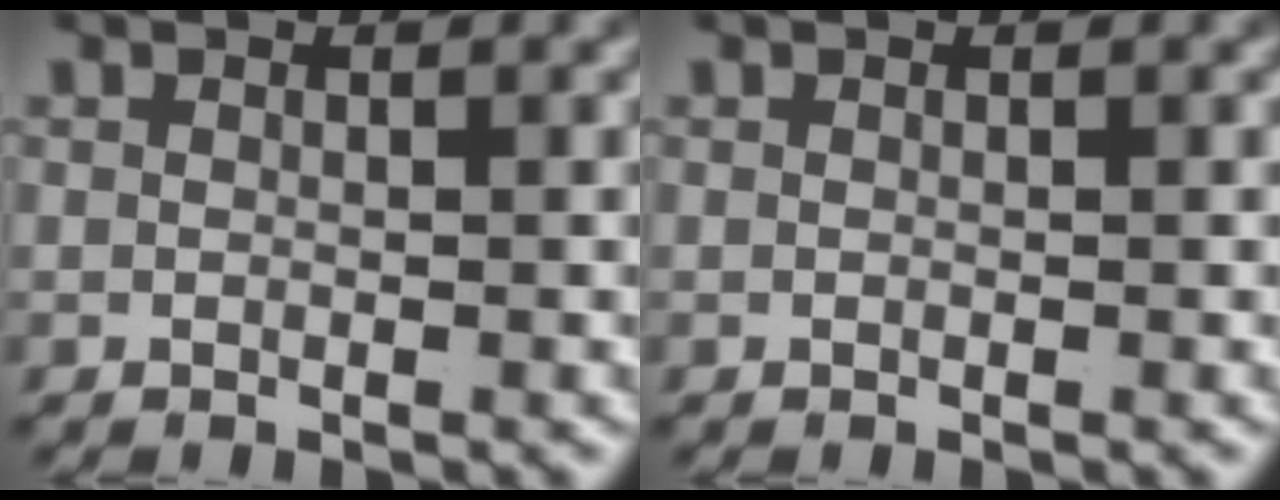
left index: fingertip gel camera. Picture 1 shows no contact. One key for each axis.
{"total": 0.0}